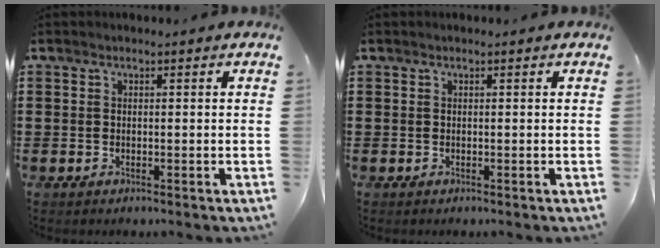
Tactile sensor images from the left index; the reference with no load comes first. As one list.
[{"total": 0.0}]